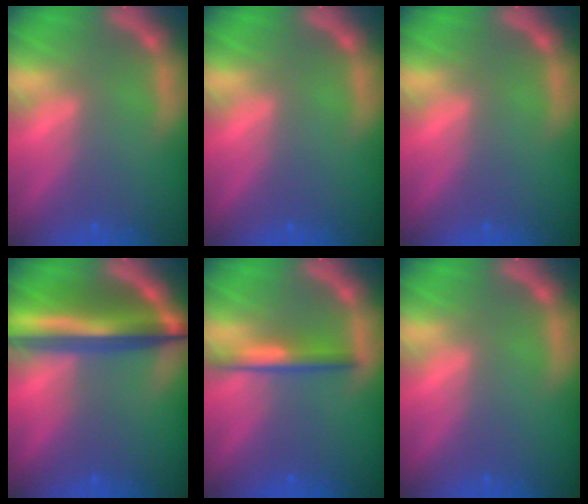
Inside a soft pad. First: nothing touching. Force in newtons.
{"total": 0.0}
{"total": 0.0}
{"total": 9.4}
{"total": 3.0}
{"total": 0.0}